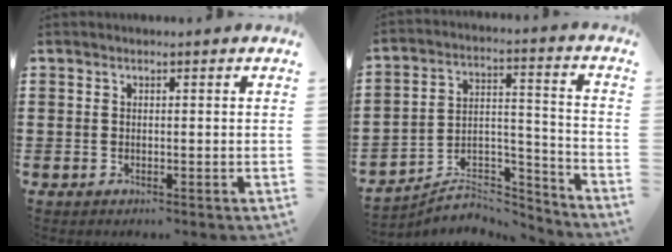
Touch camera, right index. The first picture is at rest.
{"total": 6.3, "force": [-5.7, 2.3, 1.3], "torque": [-0.015, 0.012, -0.108]}